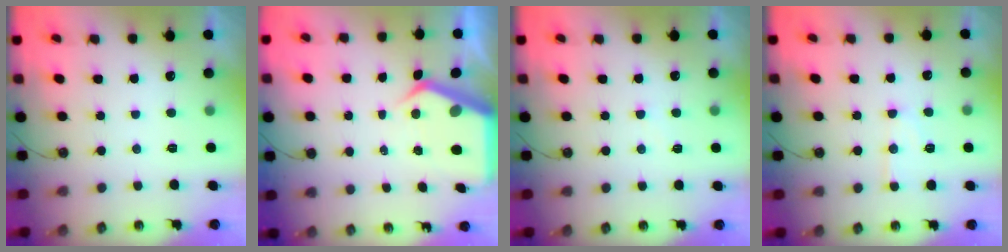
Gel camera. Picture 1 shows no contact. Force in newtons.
{"total": 6.3, "press": 6.3, "slide": 0.6}
{"total": 2.7, "press": 2.7, "slide": 0.4}
{"total": 10.1, "press": 10.1, "slide": 0.9}